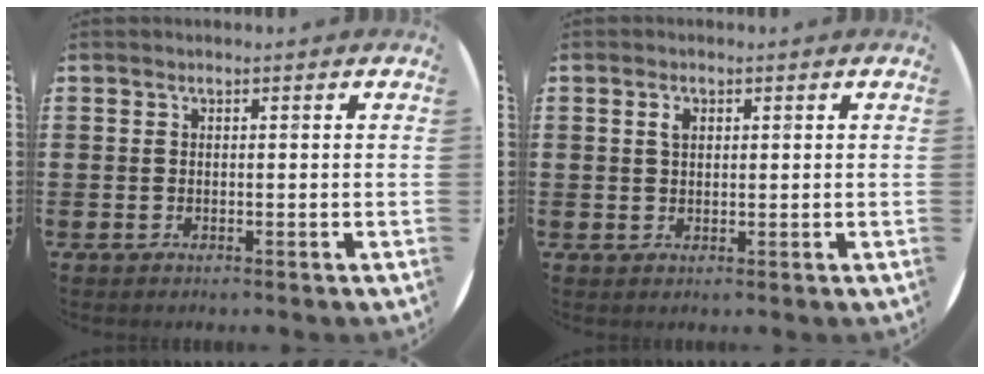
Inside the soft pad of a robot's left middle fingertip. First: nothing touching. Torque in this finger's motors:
{"motor_torque": [0.53, 0.03, 0.00, -0.03]}